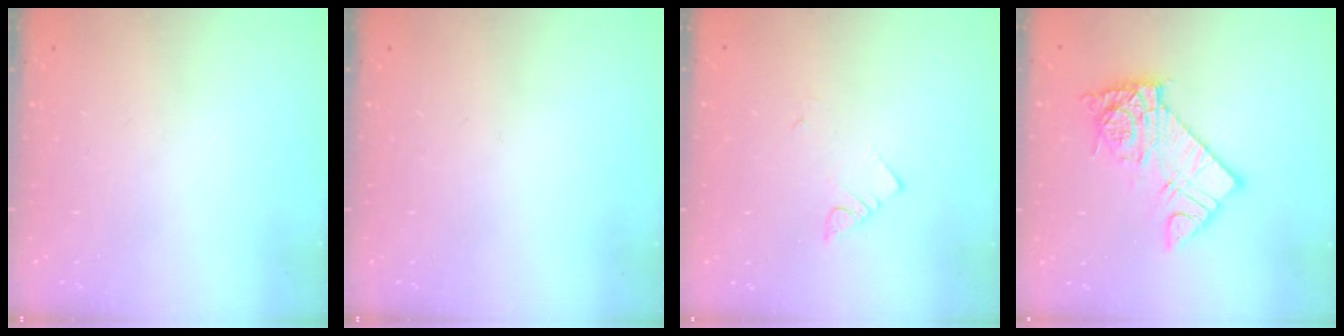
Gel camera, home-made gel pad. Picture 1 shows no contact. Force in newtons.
{"total": 0.0}
{"total": 3.2, "press": 3.2, "slide": 0.3}
{"total": 11.5, "press": 11.4, "slide": 1.0}